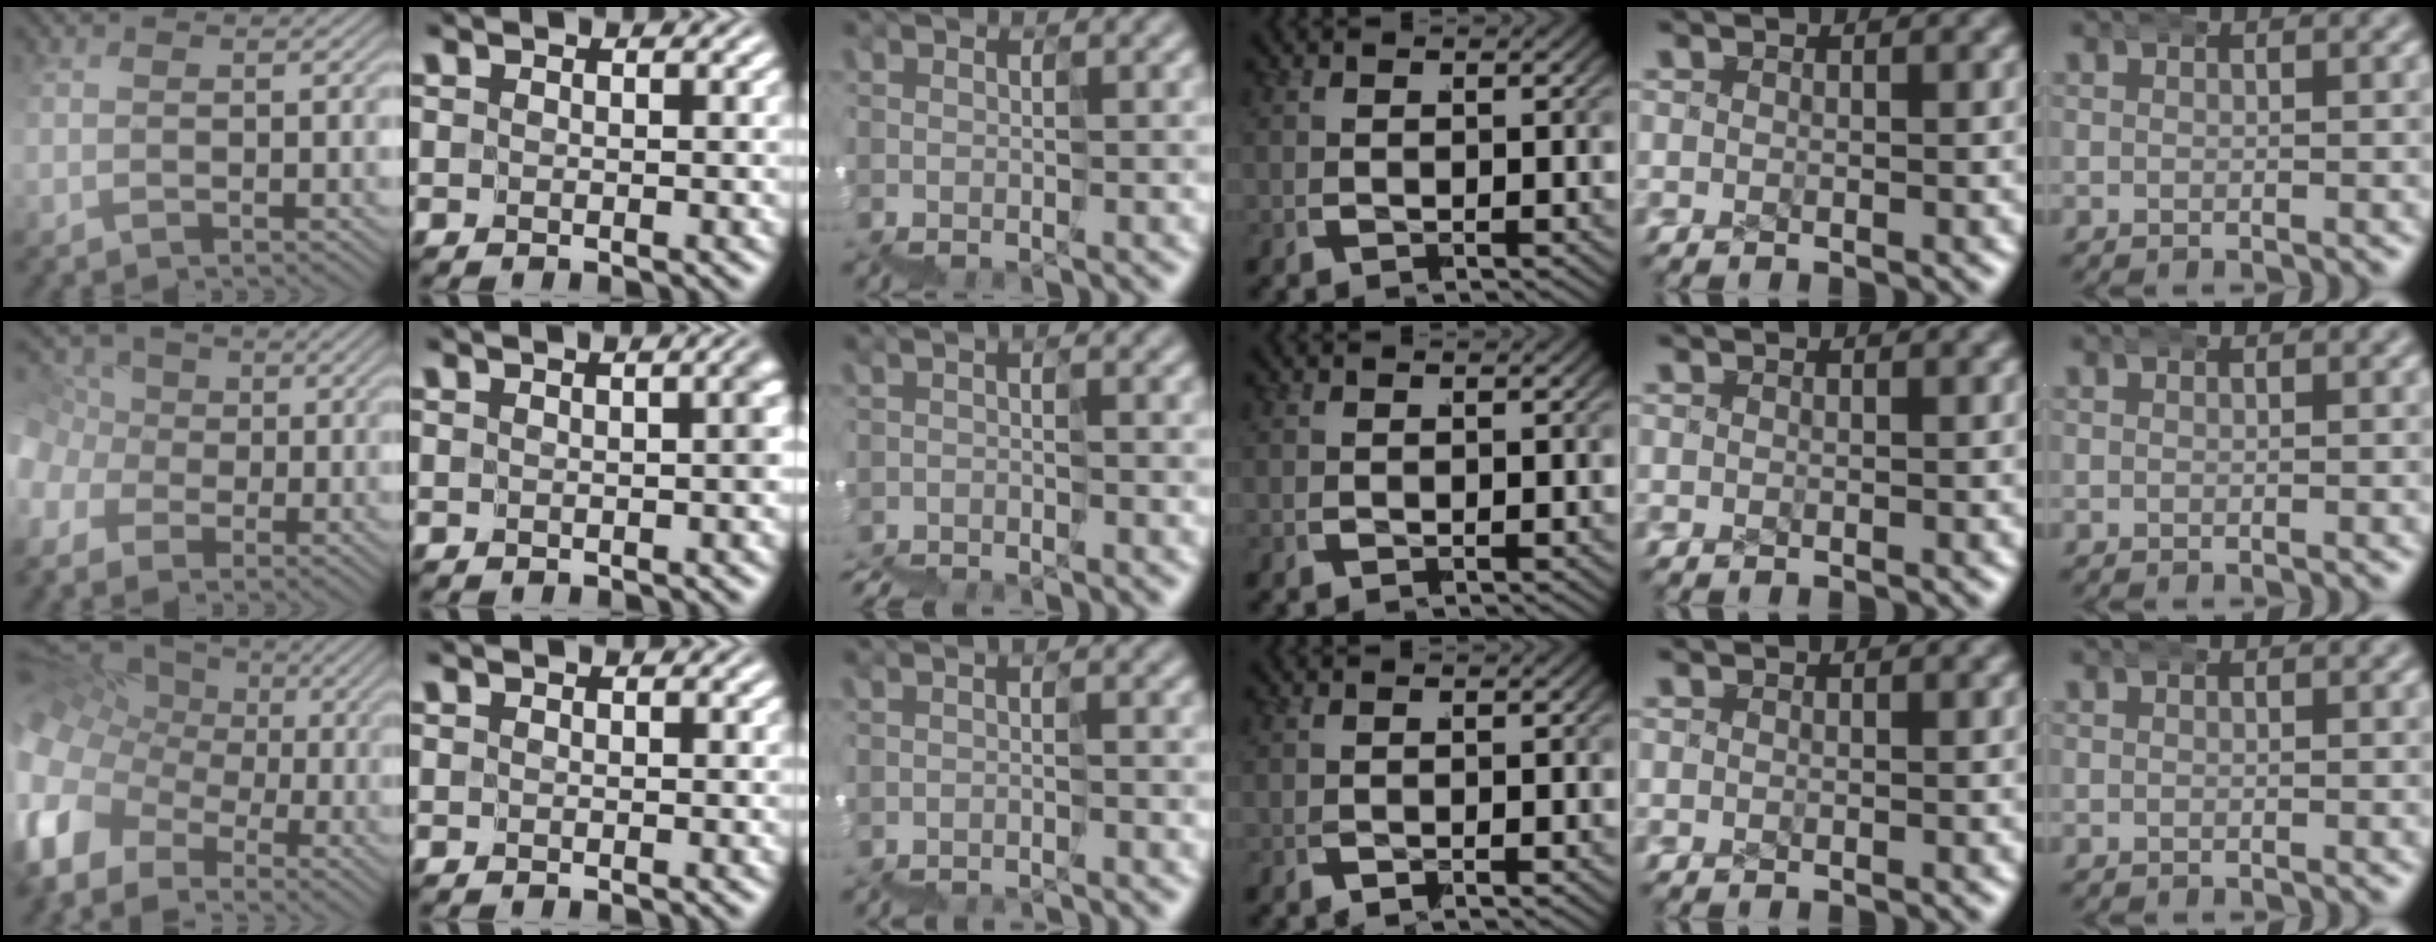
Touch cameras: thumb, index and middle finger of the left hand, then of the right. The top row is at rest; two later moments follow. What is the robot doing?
{"motion": "wrap", "object": "ethernet cable"}